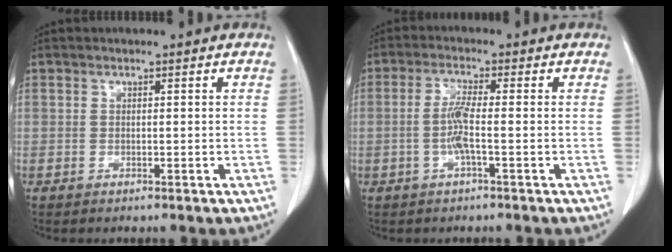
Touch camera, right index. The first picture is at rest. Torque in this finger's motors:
{"motor_torque": [0.64, -0.19, 0.40, 0.09]}